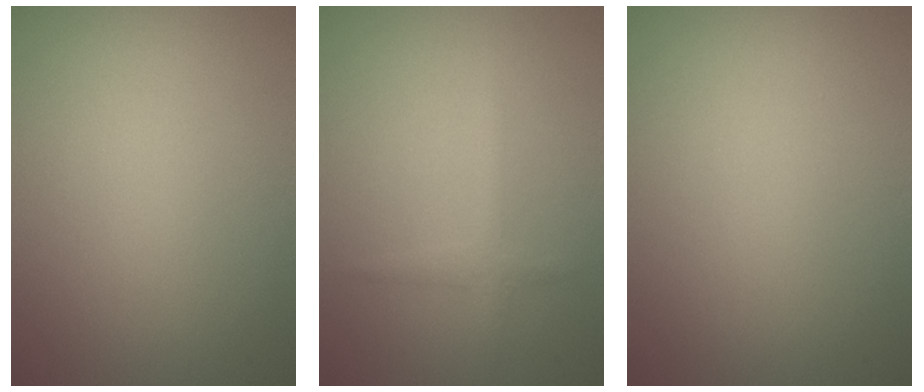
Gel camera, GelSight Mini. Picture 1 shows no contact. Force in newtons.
{"total": 1.5, "press": 1.4, "slide": 0.2}
{"total": 0.0}